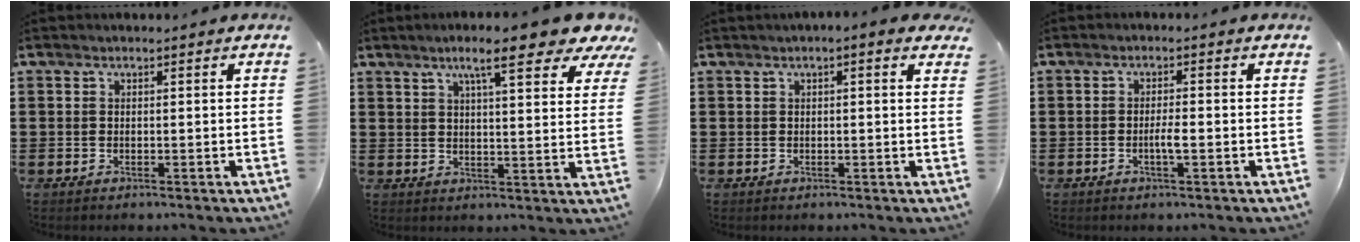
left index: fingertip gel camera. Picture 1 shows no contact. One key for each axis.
{"total": 9.5, "fx": 6.9, "fy": 1.6, "fz": 6.3, "tx": -0.110, "ty": -0.019, "tz": 0.114}
{"total": 1.0, "fx": 0.2, "fy": 0.4, "fz": 0.9, "tx": -0.019, "ty": 0.004, "tz": 0.002}
{"total": 2.4, "fx": -0.8, "fy": 0.4, "fz": 2.3, "tx": -0.043, "ty": 0.001, "tz": -0.014}